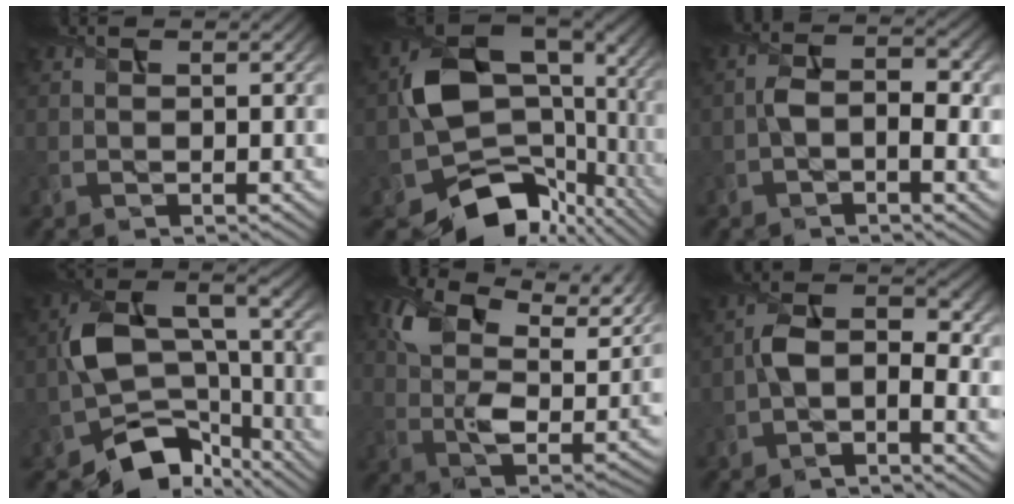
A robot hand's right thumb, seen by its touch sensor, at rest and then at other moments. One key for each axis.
{"total": 16.9, "fx": -3.8, "fy": 12.7, "fz": 10.5, "tx": -0.178, "ty": -0.049, "tz": -0.044}
{"total": 5.1, "fx": -0.8, "fy": 2.4, "fz": 4.5, "tx": -0.087, "ty": 0.005, "tz": -0.017}
{"total": 12.5, "fx": -4.9, "fy": 7.5, "fz": 8.7, "tx": -0.150, "ty": -0.016, "tz": -0.089}
{"total": 15.0, "fx": 7.8, "fy": 7.4, "fz": 10.5, "tx": -0.225, "ty": 0.001, "tz": 0.145}
{"total": 6.9, "fx": -1.7, "fy": 3.5, "fz": 5.6, "tx": -0.105, "ty": 0.008, "tz": -0.036}